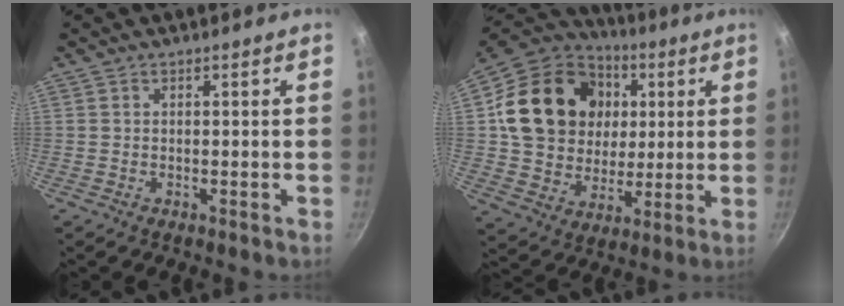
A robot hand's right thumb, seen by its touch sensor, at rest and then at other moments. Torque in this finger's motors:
{"motor_torque": [0.60, 3.20, 0.95, -0.44, 0.17]}